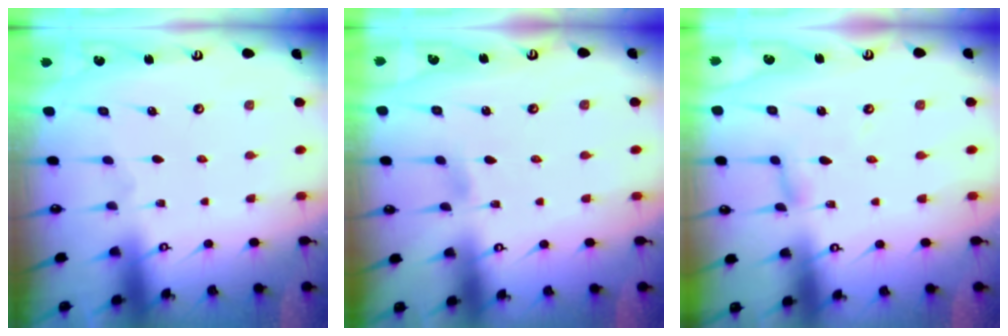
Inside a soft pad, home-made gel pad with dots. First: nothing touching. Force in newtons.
{"total": 2.4, "press": 2.4, "slide": 0.4}
{"total": 2.5, "press": 2.5, "slide": 0.2}